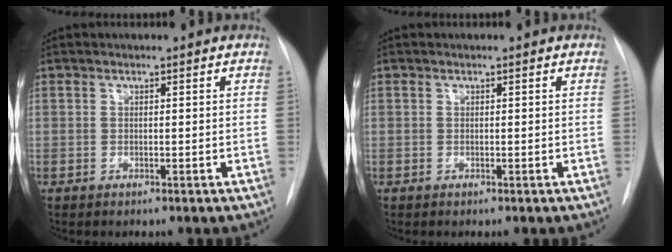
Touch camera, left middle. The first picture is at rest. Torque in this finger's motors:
{"motor_torque": [0.00, 0.00, 0.00, 0.00]}